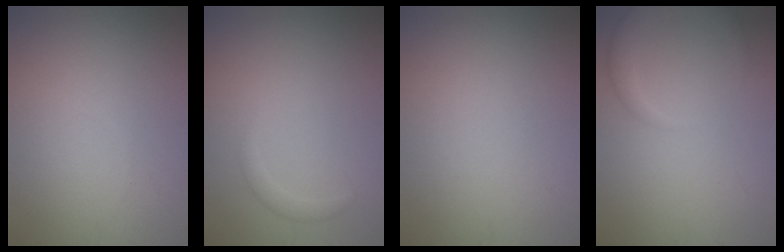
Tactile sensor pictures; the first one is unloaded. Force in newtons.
{"total": 1.1, "press": 1.1, "slide": 0.0}
{"total": 0.0}
{"total": 2.8, "press": 2.8, "slide": 0.3}